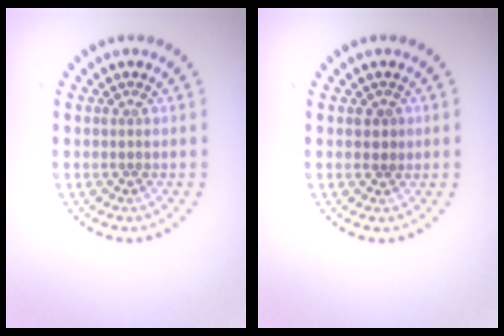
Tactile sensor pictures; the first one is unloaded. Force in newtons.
{"total": 0.9, "press": 0.9, "slide": 0.2}